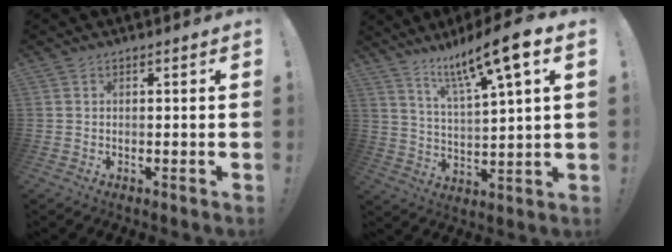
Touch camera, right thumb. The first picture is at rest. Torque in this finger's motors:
{"motor_torque": [0.09, 0.16, 0.90, 0.90, 0.15]}